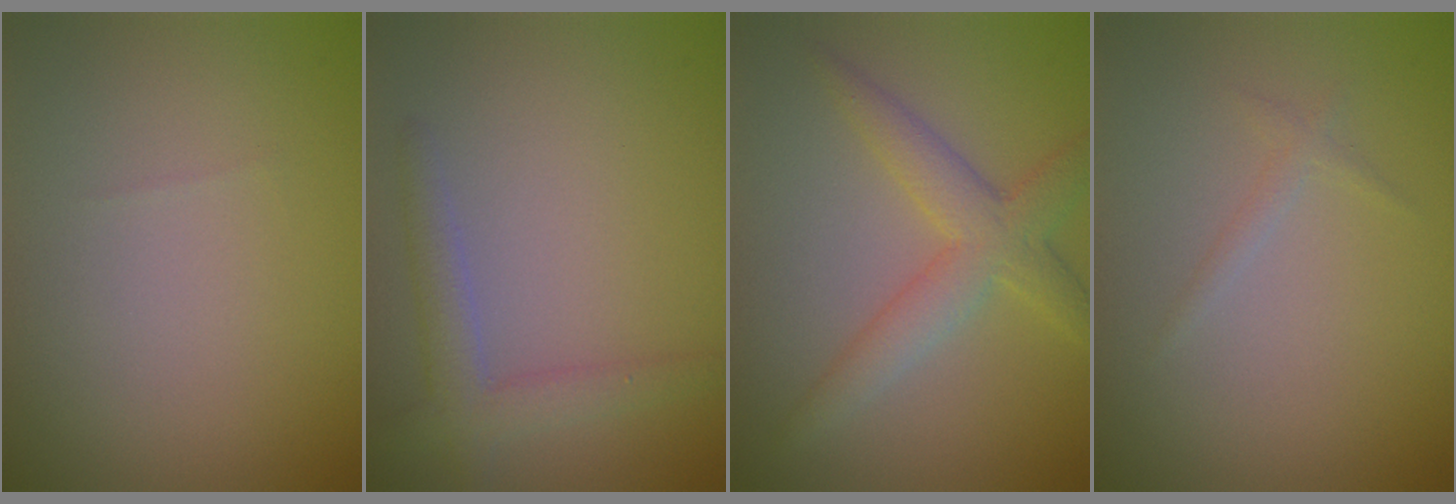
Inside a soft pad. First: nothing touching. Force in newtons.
{"total": 2.7, "press": 2.7, "slide": 0.2}
{"total": 4.0, "press": 4.0, "slide": 0.1}
{"total": 0.8, "press": 0.8, "slide": 0.1}